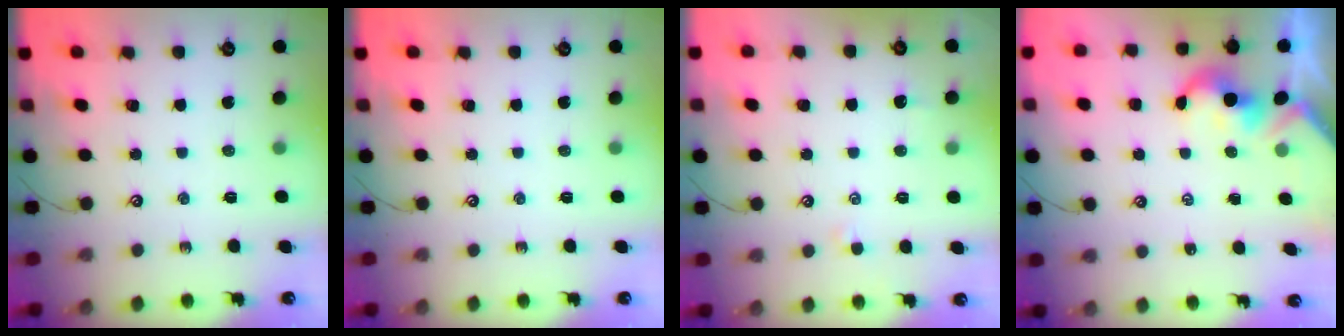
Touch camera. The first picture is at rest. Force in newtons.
{"total": 0.0}
{"total": 1.4, "press": 1.3, "slide": 0.4}
{"total": 2.0, "press": 2.0, "slide": 0.3}